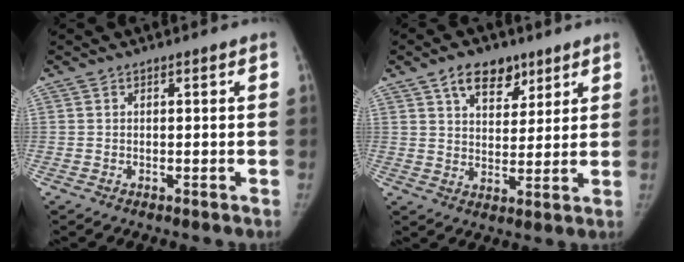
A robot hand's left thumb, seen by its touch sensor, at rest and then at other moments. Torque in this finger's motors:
{"motor_torque": [-0.05, 0.06, -0.05, -0.14, 0.19]}